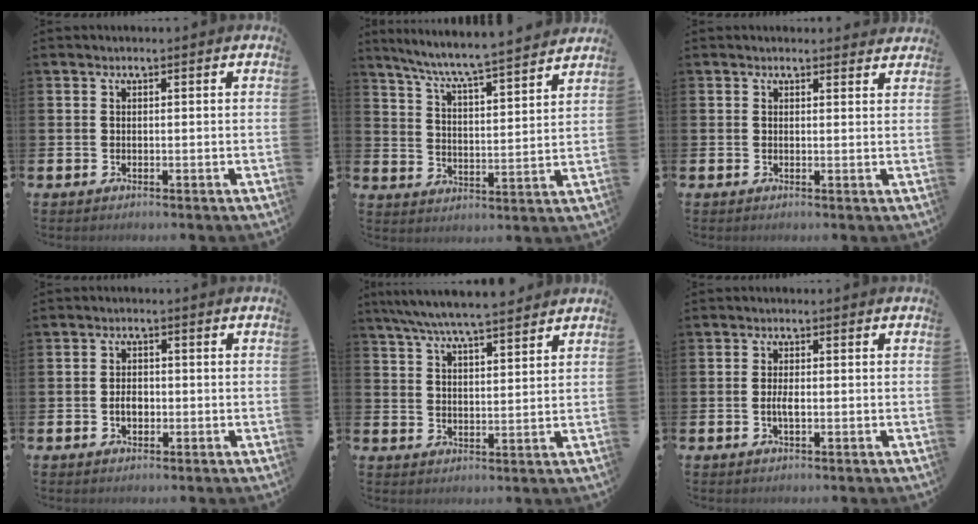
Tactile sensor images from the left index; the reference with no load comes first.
{"total": 7.3, "force": [6.9, -0.2, 2.3], "torque": [-0.075, -0.052, 0.117]}
{"total": 1.3, "force": [1.2, 0.3, 0.0], "torque": [0.008, -0.004, 0.020]}
{"total": 2.4, "force": [-0.4, 1.6, 1.7], "torque": [-0.019, 0.000, -0.013]}
{"total": 6.8, "force": [6.4, 0.5, 2.1], "torque": [-0.065, -0.027, 0.117]}
{"total": 2.0, "force": [-0.3, 0.7, 1.8], "torque": [-0.028, -0.002, -0.007]}